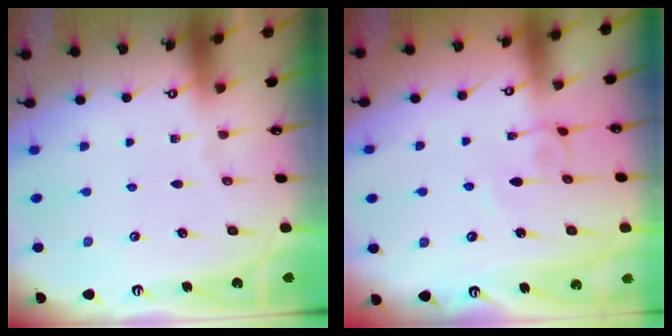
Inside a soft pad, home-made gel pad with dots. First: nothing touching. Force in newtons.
{"total": 3.4, "press": 3.4, "slide": 0.1}